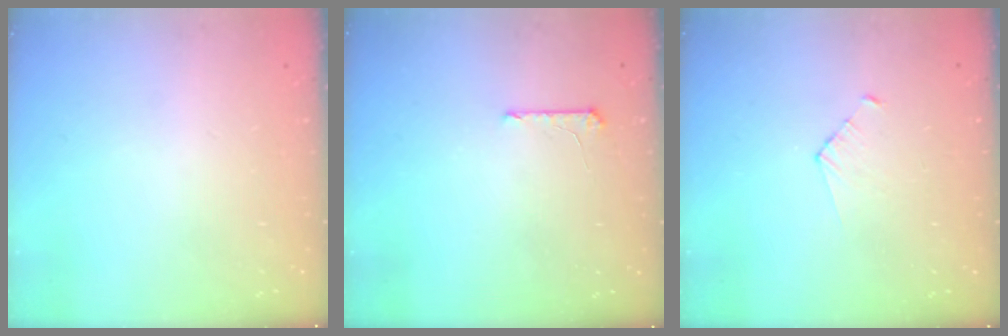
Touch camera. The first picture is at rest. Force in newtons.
{"total": 5.5, "press": 5.5, "slide": 0.6}
{"total": 2.8, "press": 2.8, "slide": 0.2}